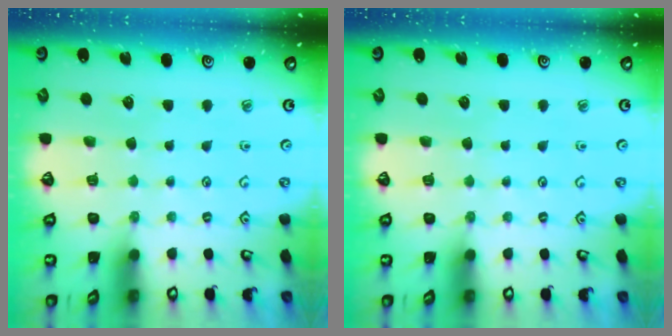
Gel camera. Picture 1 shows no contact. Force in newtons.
{"total": 0.0}